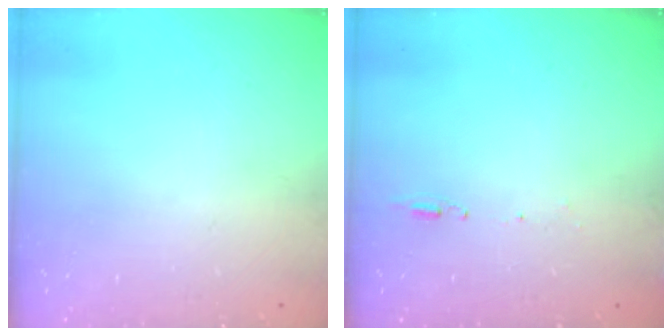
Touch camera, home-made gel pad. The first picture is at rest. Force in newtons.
{"total": 5.6, "press": 5.3, "slide": 1.7}